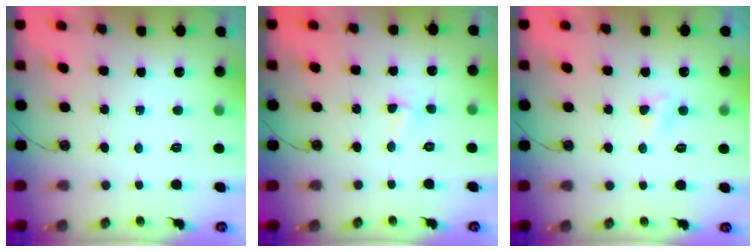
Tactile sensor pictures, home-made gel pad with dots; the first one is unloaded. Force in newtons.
{"total": 2.7, "press": 2.0, "slide": 1.8}
{"total": 3.0, "press": 2.9, "slide": 0.4}